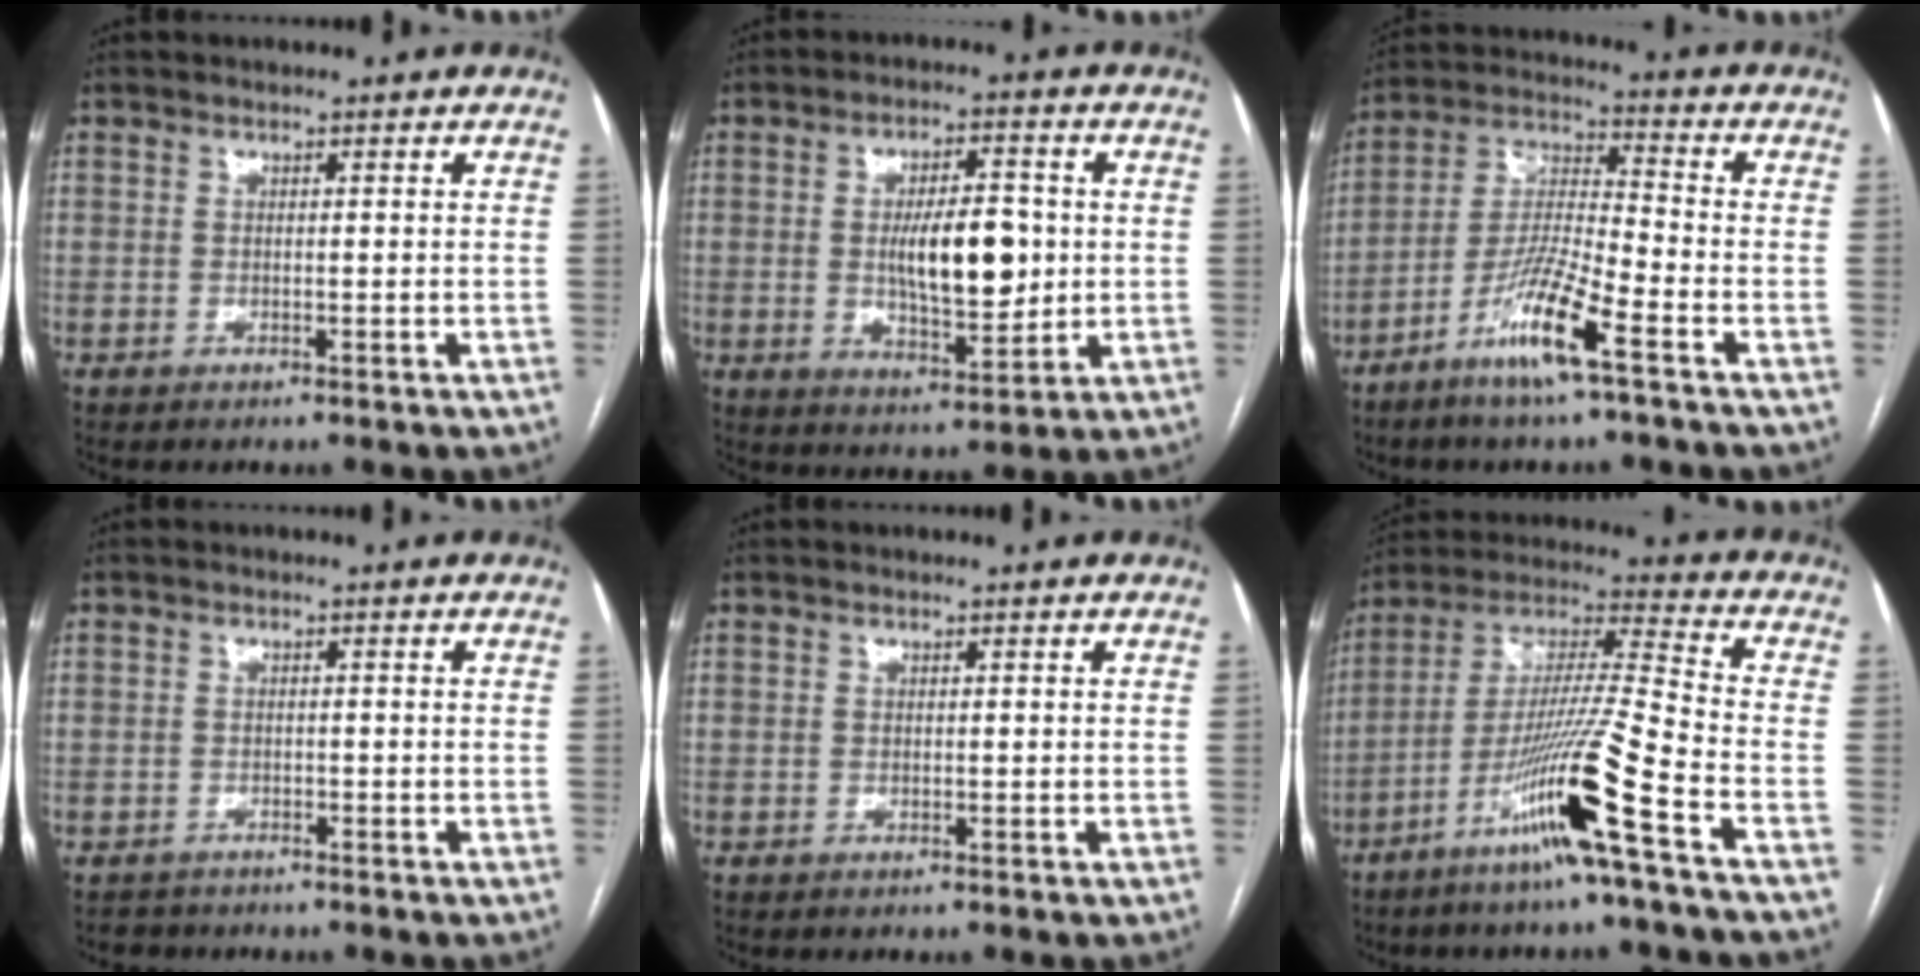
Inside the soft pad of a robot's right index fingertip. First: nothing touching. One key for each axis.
{"total": 10.6, "fx": 0.2, "fy": 3.8, "fz": 9.9, "tx": -0.165, "ty": 0.002, "tz": 0.009}
{"total": 11.2, "fx": -6.4, "fy": 0.2, "fz": 9.2, "tx": -0.186, "ty": -0.014, "tz": -0.129}
{"total": 2.2, "fx": -1.7, "fy": 1.3, "fz": -0.5, "tx": -0.001, "ty": 0.003, "tz": -0.031}
{"total": 0.0}
{"total": 16.1, "fx": -8.3, "fy": -1.6, "fz": 13.7, "tx": -0.271, "ty": -0.023, "tz": -0.157}